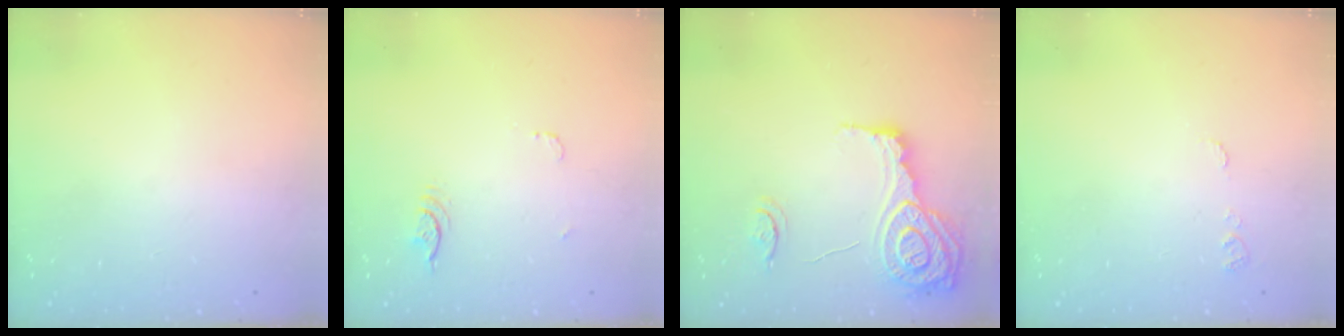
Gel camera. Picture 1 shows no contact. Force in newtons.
{"total": 3.9, "press": 3.6, "slide": 1.7}
{"total": 16.9, "press": 16.8, "slide": 1.4}
{"total": 5.3, "press": 5.2, "slide": 0.5}